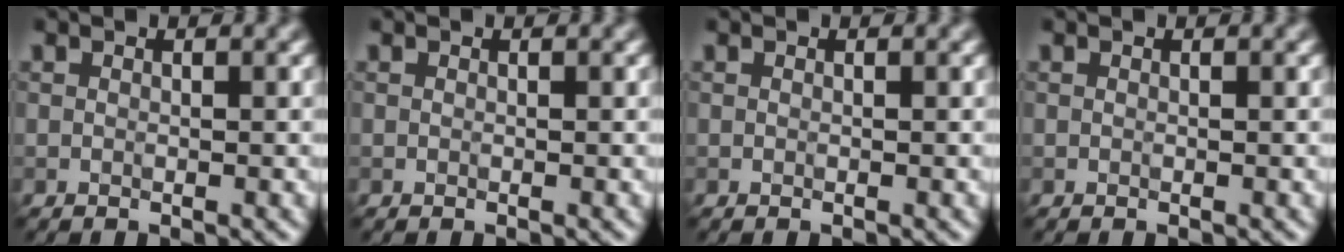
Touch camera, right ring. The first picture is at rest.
{"total": 0.0}
{"total": 0.0}
{"total": 0.0}